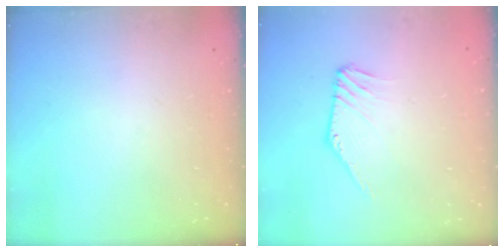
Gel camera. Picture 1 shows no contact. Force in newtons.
{"total": 3.4, "press": 3.4, "slide": 0.1}